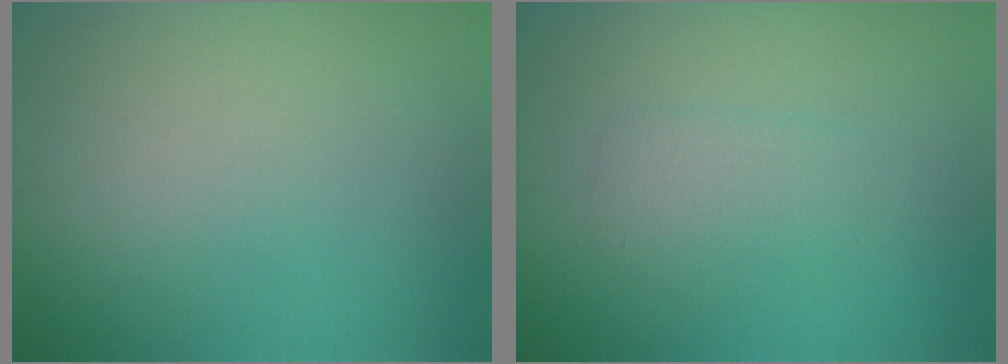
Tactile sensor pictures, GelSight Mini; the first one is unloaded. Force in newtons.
{"total": 1.9, "press": 1.9, "slide": 0.1}